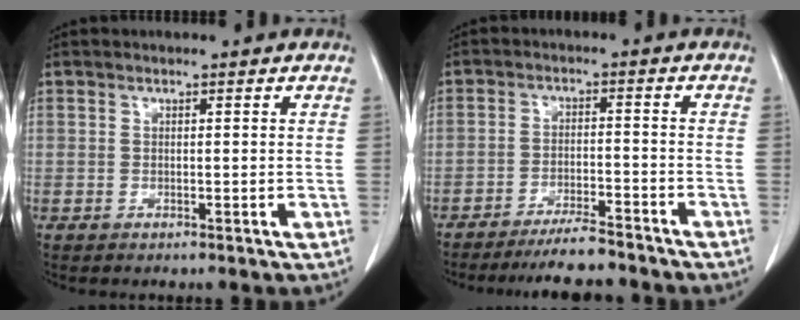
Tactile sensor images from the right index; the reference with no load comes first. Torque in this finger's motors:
{"motor_torque": [0.81, -0.86, 0.23, 0.04]}